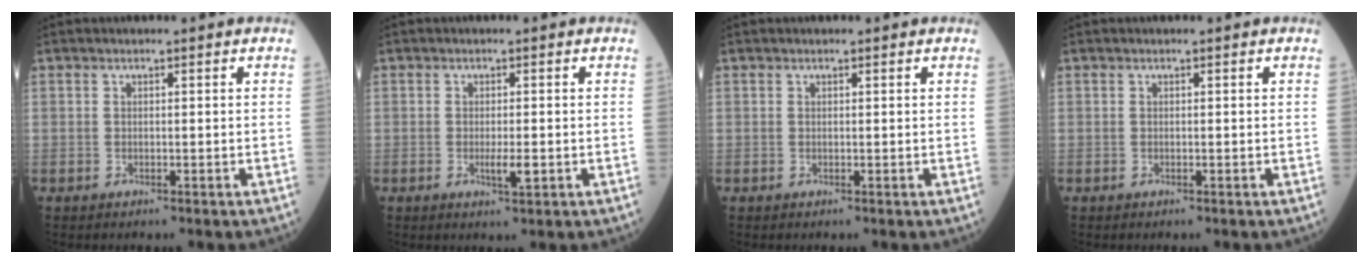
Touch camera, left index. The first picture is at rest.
{"total": 2.4, "force": [-0.6, 0.4, 2.3], "torque": [-0.045, -0.004, -0.008]}
{"total": 0.0}
{"total": 0.0}